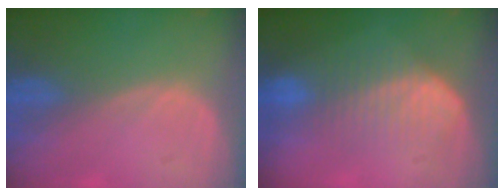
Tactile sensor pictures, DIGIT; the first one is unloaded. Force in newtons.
{"total": 6.8, "press": 6.6, "slide": 1.5}